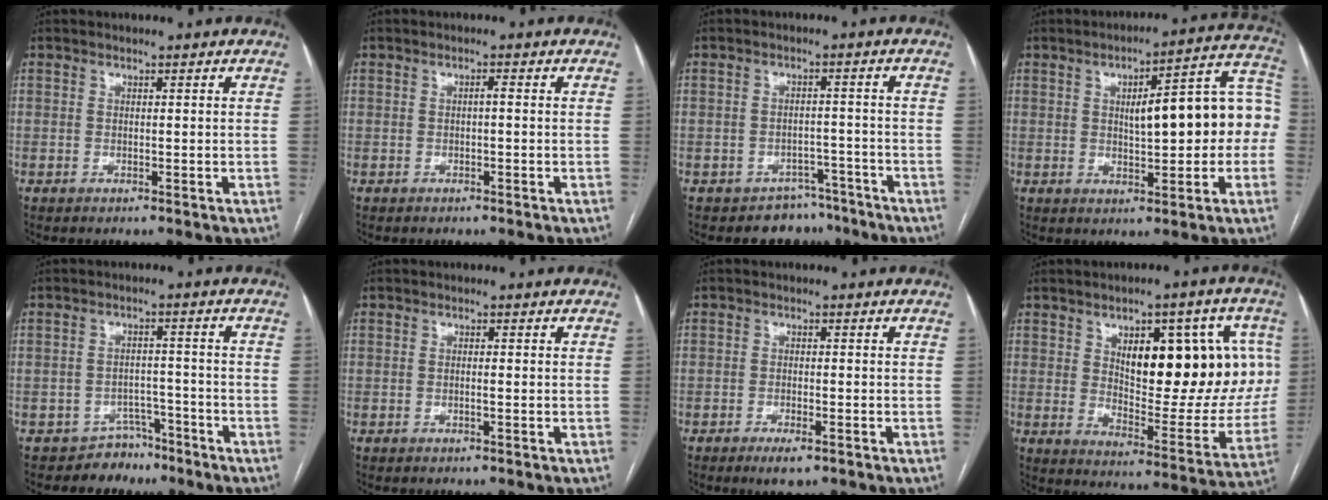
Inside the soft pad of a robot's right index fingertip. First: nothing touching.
{"total": 0.7, "force": [-0.1, 0.0, 0.7], "torque": [-0.011, 0.002, -0.001]}
{"total": 5.1, "force": [-4.0, 3.0, -0.4], "torque": [0.016, 0.025, -0.055]}
{"total": 14.0, "force": [0.6, 3.7, 13.4], "torque": [-0.174, 0.045, 0.014]}
{"total": 4.3, "force": [-3.4, 2.6, -0.4], "torque": [0.011, 0.016, -0.048]}
{"total": 0.7, "force": [-0.2, 0.0, 0.7], "torque": [-0.014, 0.001, -0.003]}
{"total": 3.1, "force": [-2.0, 0.8, 2.2], "torque": [-0.040, -0.002, -0.029]}
{"total": 19.5, "force": [5.3, 7.8, 17.1], "torque": [-0.221, 0.009, 0.083]}